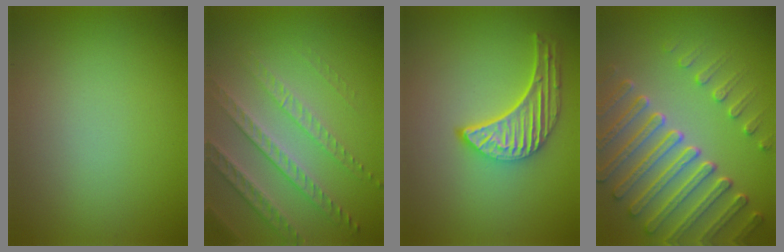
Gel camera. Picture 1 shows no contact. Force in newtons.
{"total": 4.0, "press": 3.7, "slide": 1.6}
{"total": 4.8, "press": 3.7, "slide": 3.0}
{"total": 7.6, "press": 5.7, "slide": 5.1}